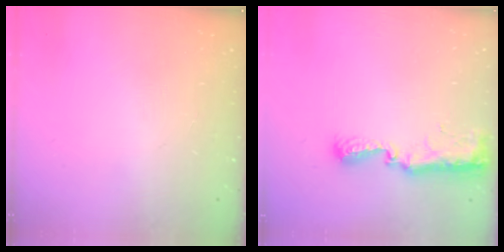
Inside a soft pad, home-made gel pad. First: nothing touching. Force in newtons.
{"total": 8.8, "press": 8.8, "slide": 0.9}